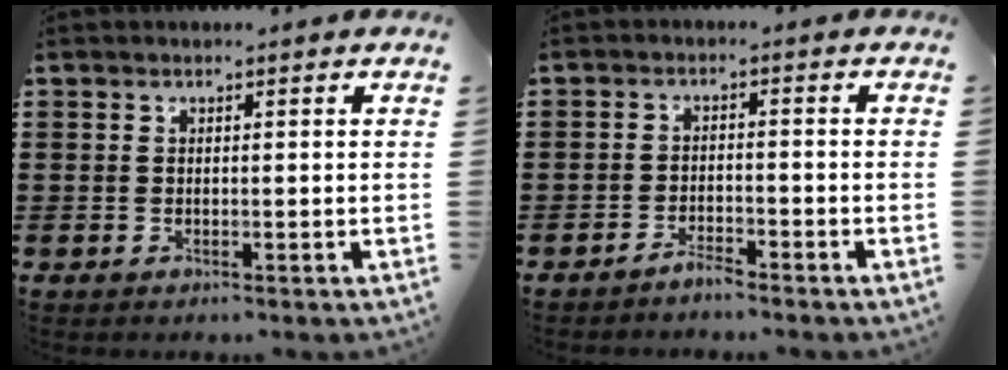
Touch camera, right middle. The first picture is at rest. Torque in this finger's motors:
{"motor_torque": [1.07, 1.01, -0.06, -0.01]}